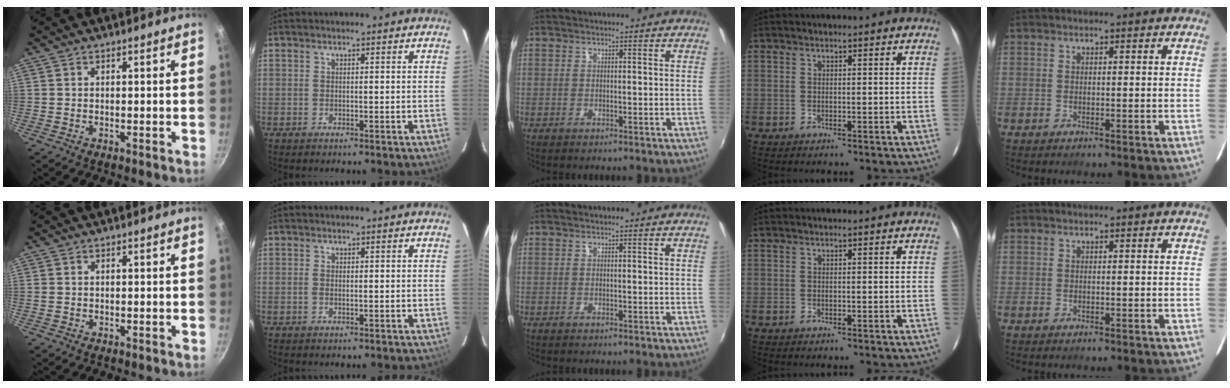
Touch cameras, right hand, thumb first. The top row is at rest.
{"thumb": {"total": 0.8, "force": [0.0, 0.7, 0.3], "torque": [-0.006, 0.002, 0.001]}, "index": {"total": 0.9, "force": [-0.1, 0.4, 0.8], "torque": [-0.018, 0.000, -0.004]}}